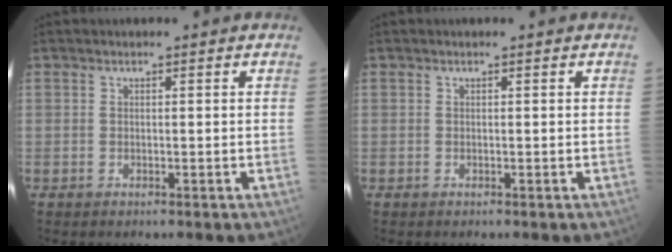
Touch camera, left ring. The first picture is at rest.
{"total": 0.0}